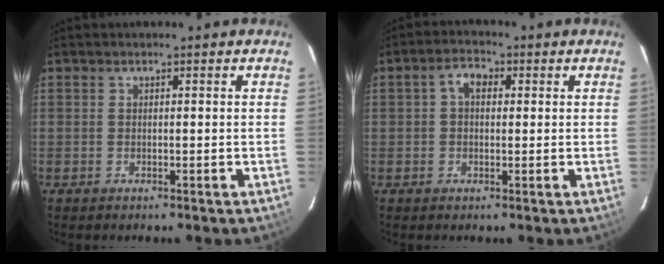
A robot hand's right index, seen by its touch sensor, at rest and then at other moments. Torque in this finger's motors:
{"motor_torque": [0.07, 0.05, 0.08, 0.05]}